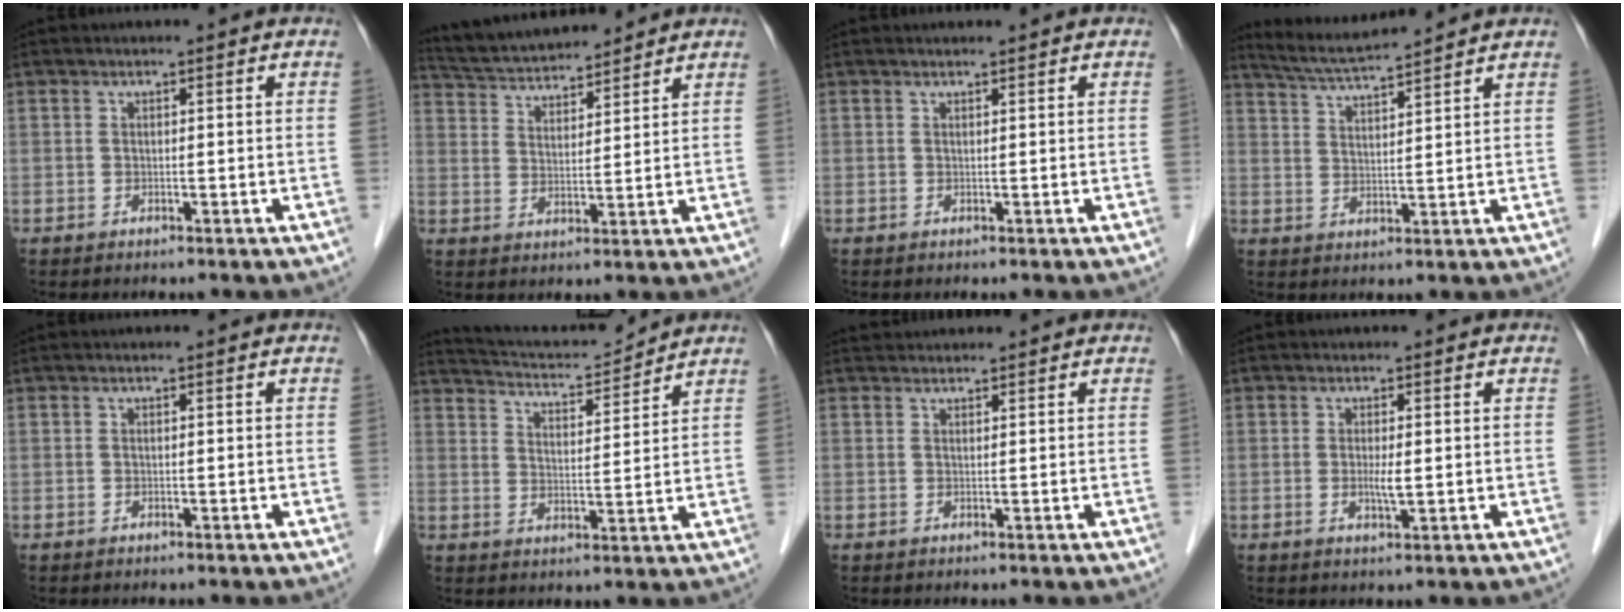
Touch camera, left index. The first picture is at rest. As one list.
[{"total": 12.2, "force": [11.5, 2.0, 3.7], "torque": [-0.071, 0.024, 0.197]}, {"total": 0.7, "force": [0.7, -0.1, 0.1], "torque": [-0.005, 0.005, 0.014]}, {"total": 7.3, "force": [6.9, -1.0, 2.3], "torque": [-0.055, 0.011, 0.127]}, {"total": 0.0}, {"total": 9.5, "force": [9.3, -0.1, 1.6], "torque": [-0.040, 0.003, 0.153]}, {"total": 2.2, "force": [2.1, 0.5, 0.1], "torque": [-0.004, 0.025, 0.038]}, {"total": 2.0, "force": [-0.1, 0.2, 2.0], "torque": [-0.041, -0.007, -0.001]}]